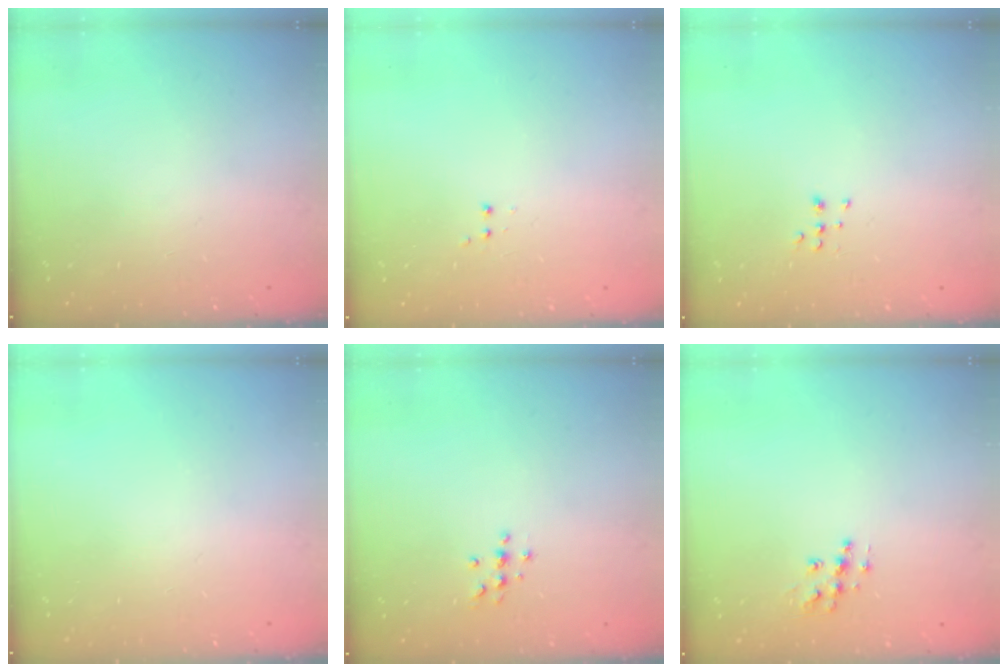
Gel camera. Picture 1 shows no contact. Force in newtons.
{"total": 2.8, "press": 2.8, "slide": 0.6}
{"total": 5.3, "press": 5.2, "slide": 0.5}
{"total": 0.0}
{"total": 3.7, "press": 3.6, "slide": 0.5}
{"total": 8.6, "press": 8.6, "slide": 0.3}